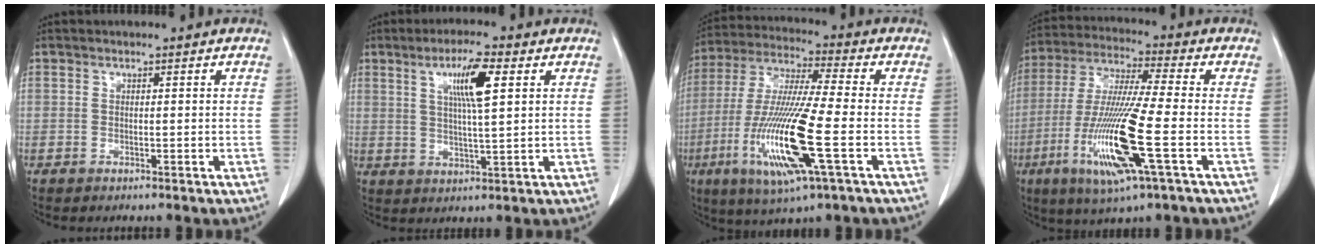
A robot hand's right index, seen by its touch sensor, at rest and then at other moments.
{"total": 7.5, "force": [2.8, 0.4, 6.9], "torque": [-0.126, 0.002, 0.049]}
{"total": 17.2, "force": [-5.0, 0.7, 16.4], "torque": [-0.346, -0.021, -0.092]}
{"total": 16.1, "force": [-5.1, 0.2, 15.3], "torque": [-0.323, -0.022, -0.095]}